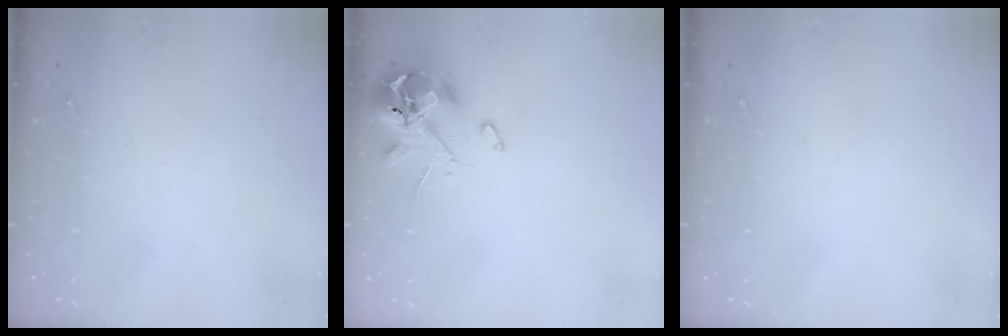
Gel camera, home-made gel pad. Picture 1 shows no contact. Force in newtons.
{"total": 10.7, "press": 10.6, "slide": 1.4}
{"total": 0.0}